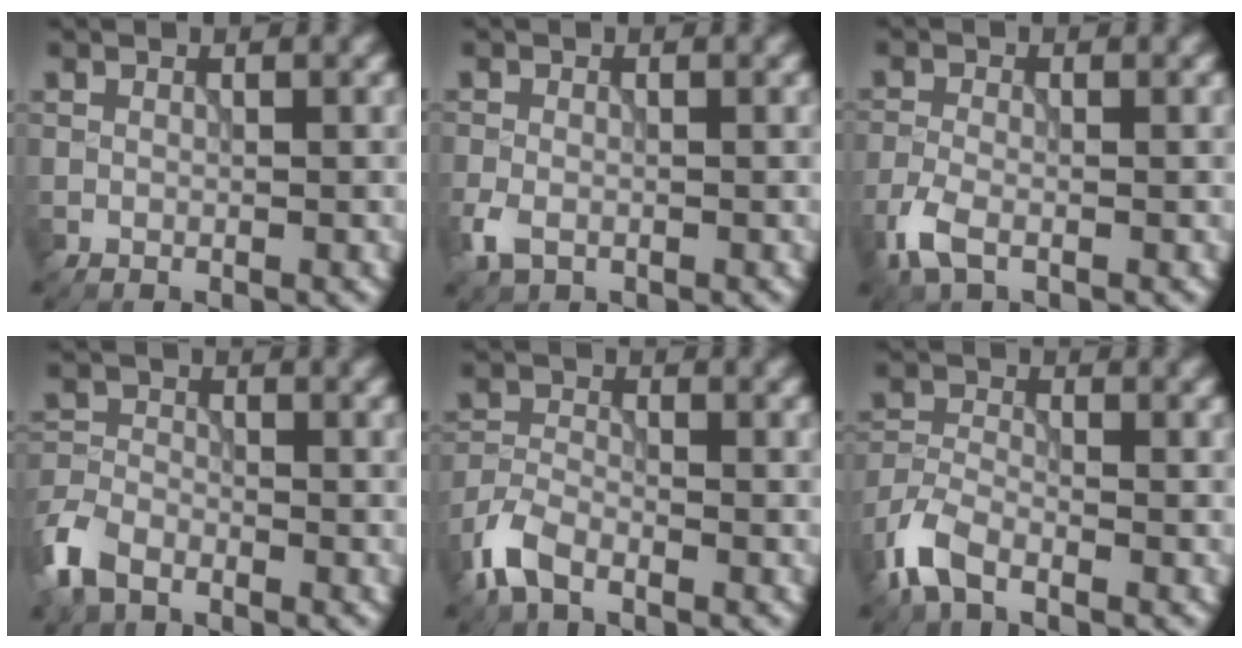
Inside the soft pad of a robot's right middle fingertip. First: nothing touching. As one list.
[{"total": 2.3, "force": [-1.1, 1.5, 1.3], "torque": [-0.034, -0.004, -0.028]}, {"total": 2.8, "force": [-1.7, 1.2, 1.9], "torque": [-0.052, -0.005, -0.044]}, {"total": 4.5, "force": [-3.2, 2.4, 2.1], "torque": [-0.050, -0.004, -0.079]}, {"total": 3.8, "force": [-2.6, 1.7, 2.1], "torque": [-0.047, -0.003, -0.068]}, {"total": 4.2, "force": [-2.8, 1.7, 2.5], "torque": [-0.059, -0.005, -0.073]}]